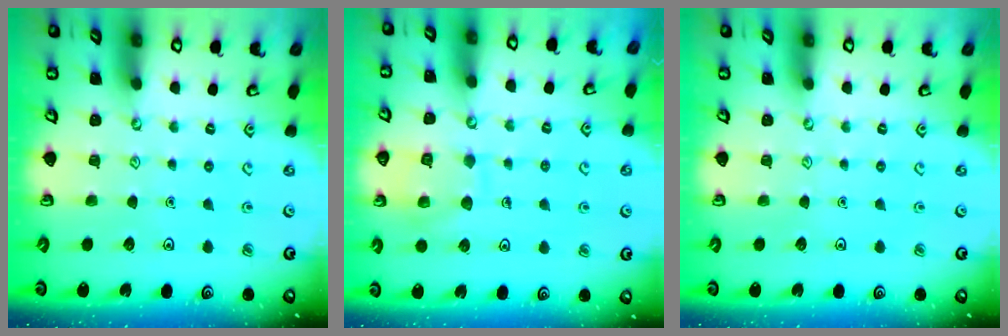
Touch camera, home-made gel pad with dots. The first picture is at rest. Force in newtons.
{"total": 10.6, "press": 10.6, "slide": 0.9}
{"total": 0.0}